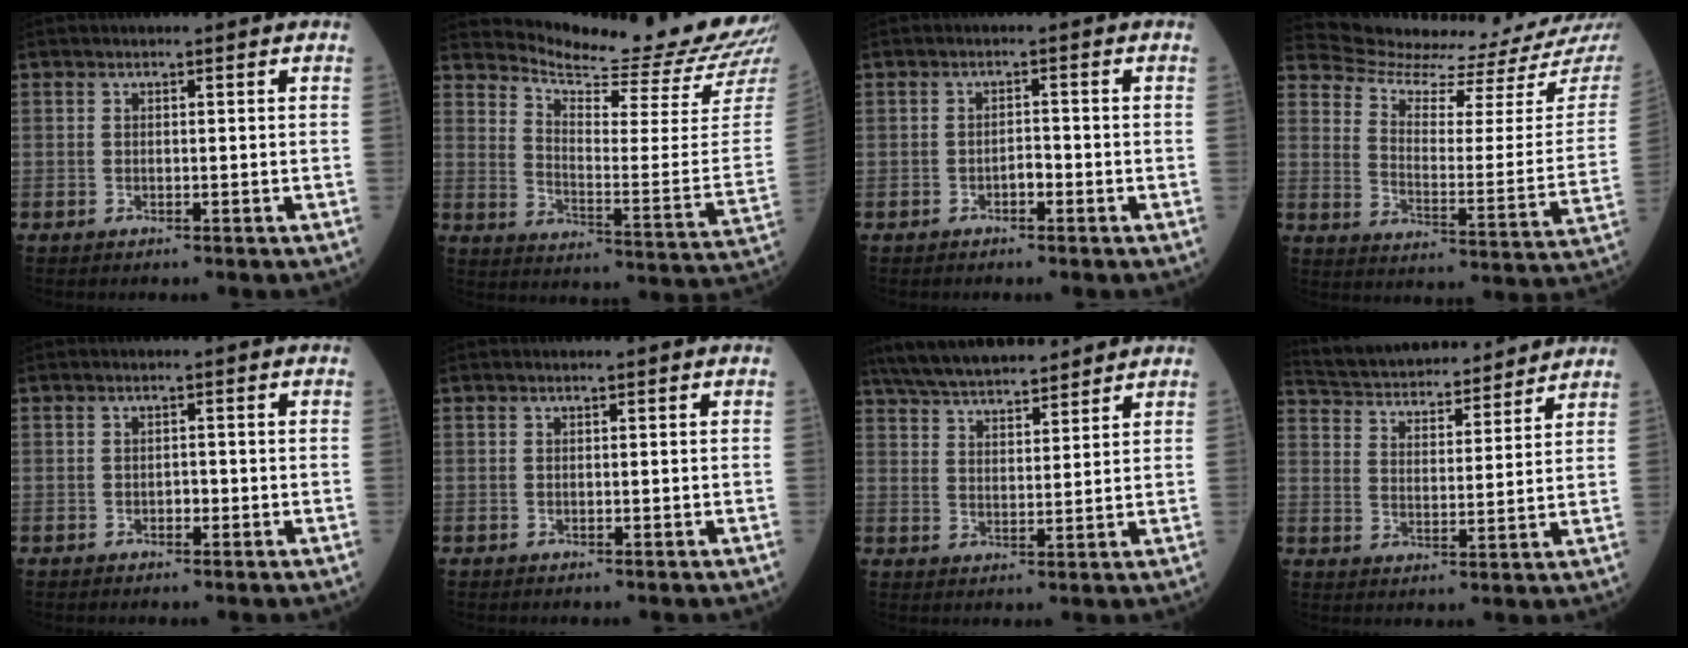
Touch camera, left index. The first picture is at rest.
{"total": 19.7, "force": [19.1, -1.0, 4.7], "torque": [-0.089, -0.121, 0.249]}
{"total": 1.4, "force": [-0.8, 0.5, 1.0], "torque": [-0.014, 0.003, -0.015]}
{"total": 17.0, "force": [16.3, 0.3, 4.5], "torque": [-0.080, -0.096, 0.218]}
{"total": 0.8, "force": [-0.3, 0.5, 0.6], "torque": [-0.008, 0.002, -0.007]}
{"total": 0.0}
{"total": 14.6, "force": [12.9, 2.9, 6.0], "torque": [-0.108, 0.034, 0.212]}
{"total": 19.0, "force": [17.8, 3.5, 5.9], "torque": [-0.106, 0.027, 0.266]}